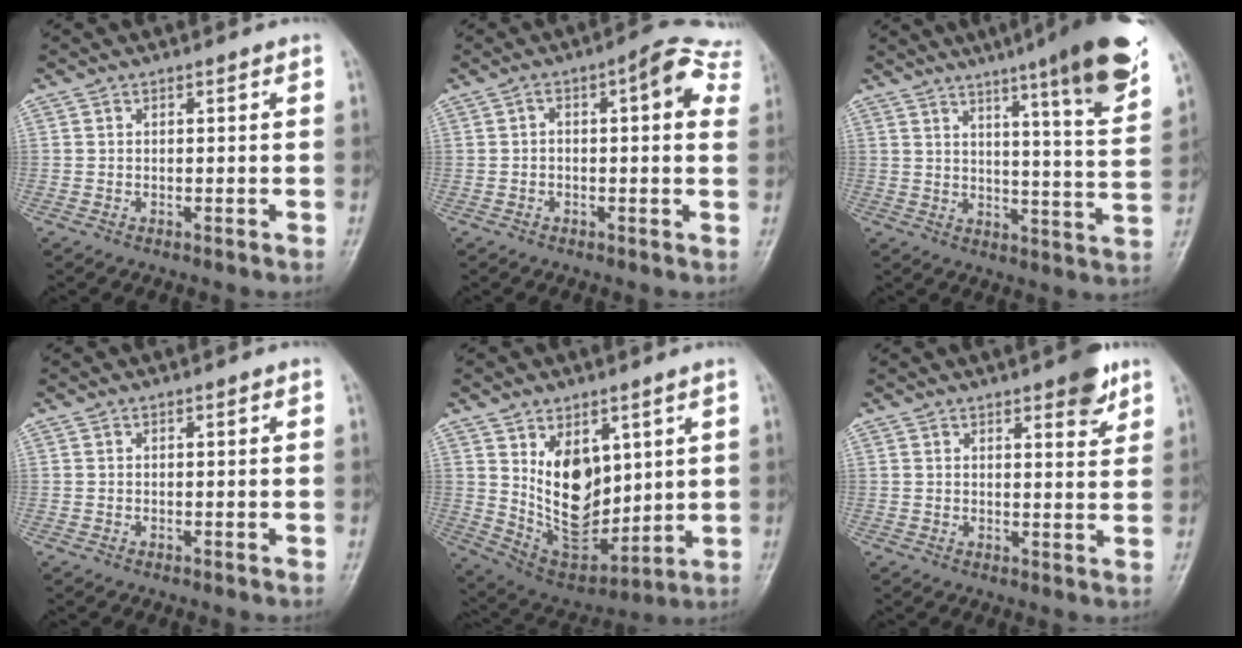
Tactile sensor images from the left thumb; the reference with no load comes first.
{"total": 9.9, "force": [2.9, 3.4, 8.8], "torque": [-0.089, 0.019, 0.027]}
{"total": 19.1, "force": [12.1, 1.6, 14.7], "torque": [-0.186, -0.053, 0.159]}
{"total": 0.0}
{"total": 14.3, "force": [3.8, 8.9, 10.6], "torque": [-0.124, -0.035, 0.092]}
{"total": 5.7, "force": [3.6, 1.8, 4.0], "torque": [-0.039, -0.019, 0.043]}